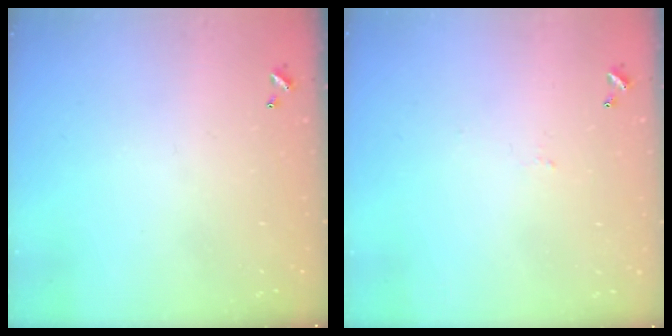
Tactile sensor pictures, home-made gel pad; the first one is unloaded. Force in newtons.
{"total": 1.7, "press": 1.6, "slide": 0.3}